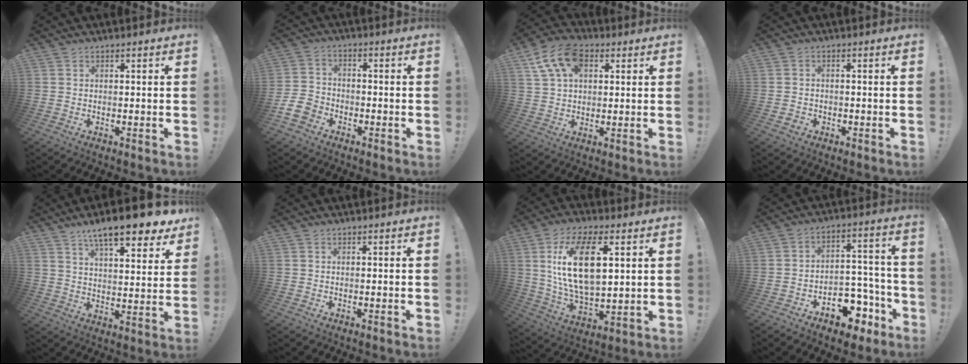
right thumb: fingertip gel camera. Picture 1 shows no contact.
{"total": 8.2, "force": [-4.9, 5.6, 3.2], "torque": [-0.070, 0.031, -0.091]}
{"total": 12.8, "force": [5.4, 8.3, 8.2], "torque": [-0.148, -0.009, 0.104]}
{"total": 1.9, "force": [-1.0, 1.5, 0.6], "torque": [-0.001, -0.002, -0.019]}
{"total": 14.5, "force": [10.1, 2.9, 9.9], "torque": [-0.155, -0.071, 0.163]}
{"total": 0.0}
{"total": 20.0, "force": [6.0, 10.0, 16.2], "torque": [-0.305, -0.013, 0.094]}
{"total": 12.1, "force": [-7.8, 7.4, 5.4], "torque": [-0.033, 0.075, -0.127]}